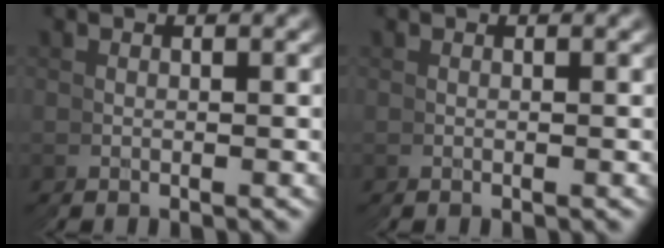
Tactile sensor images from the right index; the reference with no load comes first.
{"total": 0.0}